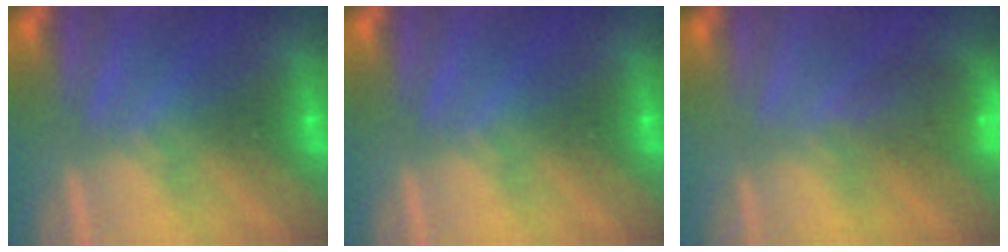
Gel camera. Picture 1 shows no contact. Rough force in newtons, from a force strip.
{"total": 0.0}
{"total": 8.7}